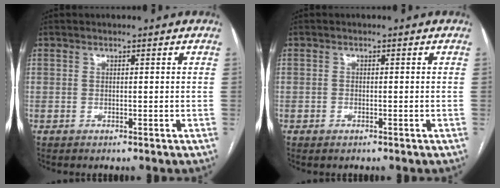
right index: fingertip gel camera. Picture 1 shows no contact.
{"total": 0.7, "force": [-0.5, 0.4, 0.3], "torque": [-0.010, 0.000, -0.005]}